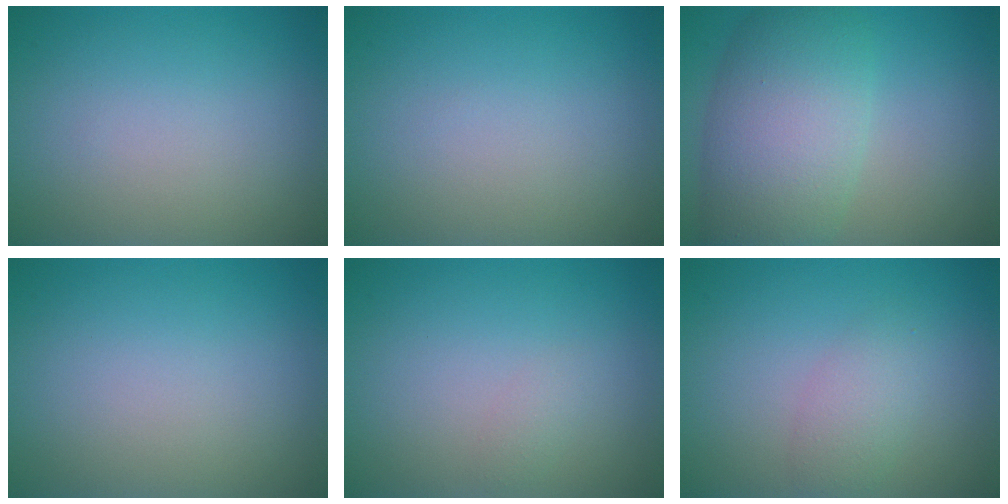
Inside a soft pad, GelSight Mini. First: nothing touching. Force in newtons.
{"total": 0.0}
{"total": 8.6, "press": 8.6, "slide": 0.4}
{"total": 0.0}
{"total": 0.7, "press": 0.7, "slide": 0.0}
{"total": 2.1, "press": 2.1, "slide": 0.0}